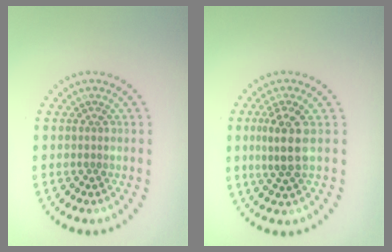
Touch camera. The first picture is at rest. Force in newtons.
{"total": 2.9, "press": 2.6, "slide": 1.3}